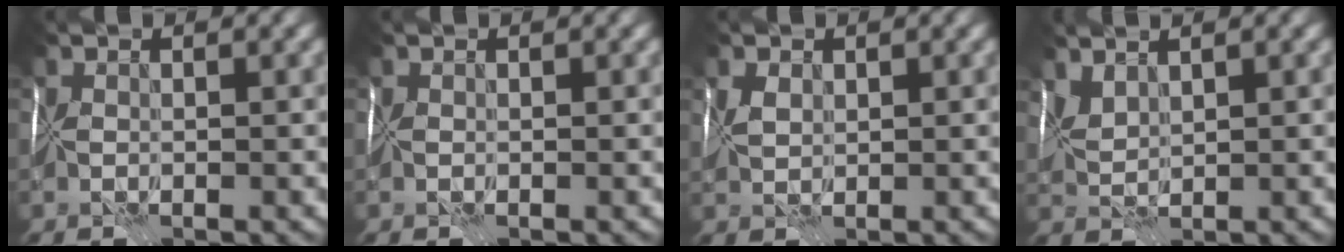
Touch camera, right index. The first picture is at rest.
{"total": 0.0}
{"total": 0.7, "force": [0.7, 0.0, 0.3], "torque": [-0.002, -0.001, 0.014]}
{"total": 1.8, "force": [1.6, -0.9, -0.3], "torque": [0.011, -0.002, 0.039]}